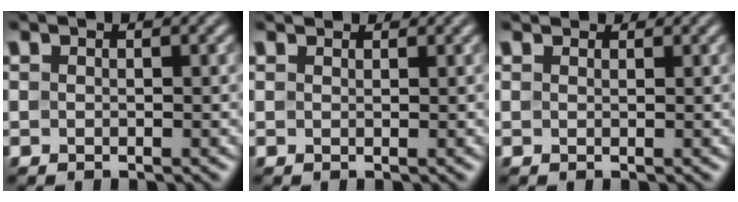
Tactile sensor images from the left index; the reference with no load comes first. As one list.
[{"total": 2.0, "force": [1.8, 0.6, 0.6], "torque": [-0.015, -0.005, 0.022]}, {"total": 2.3, "force": [2.0, 0.8, 0.7], "torque": [-0.018, -0.006, 0.024]}]